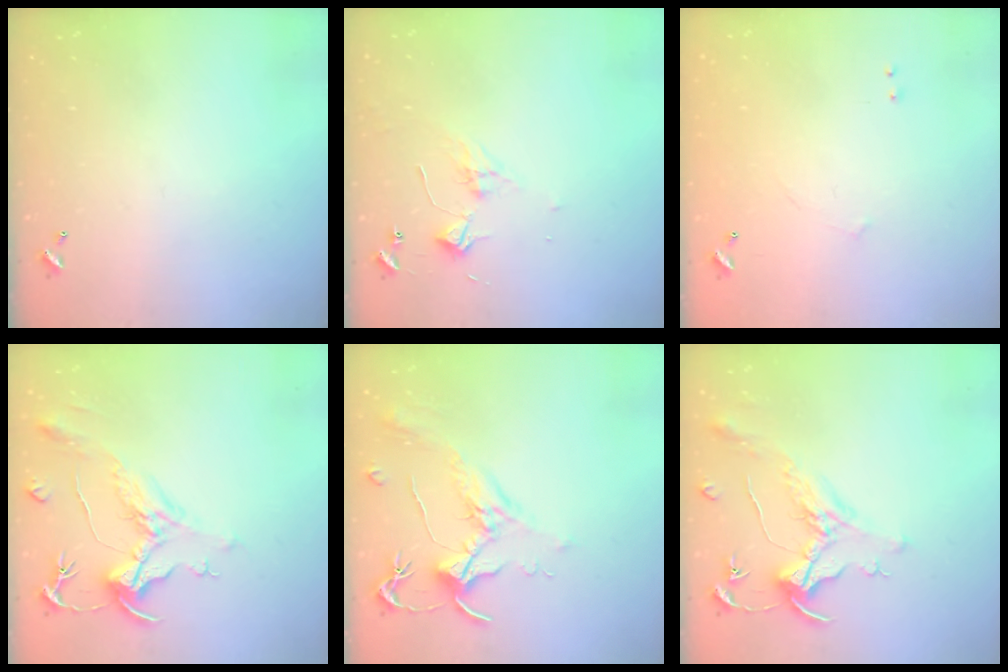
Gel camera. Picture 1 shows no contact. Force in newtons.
{"total": 2.7, "press": 2.7, "slide": 0.6}
{"total": 6.3, "press": 6.3, "slide": 0.7}
{"total": 2.0, "press": 1.6, "slide": 1.2}
{"total": 1.8, "press": 1.7, "slide": 0.8}
{"total": 1.6, "press": 1.4, "slide": 0.7}